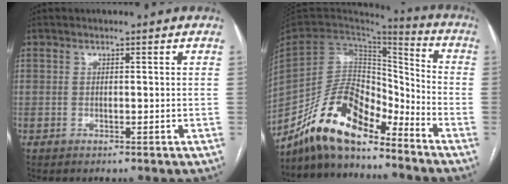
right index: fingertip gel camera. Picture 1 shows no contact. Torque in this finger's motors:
{"motor_torque": [1.13, -1.01, 0.36, 0.05]}